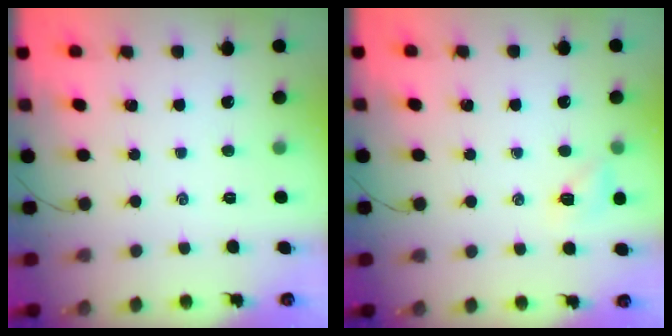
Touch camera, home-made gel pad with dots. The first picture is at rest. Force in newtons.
{"total": 6.1, "press": 5.9, "slide": 1.6}